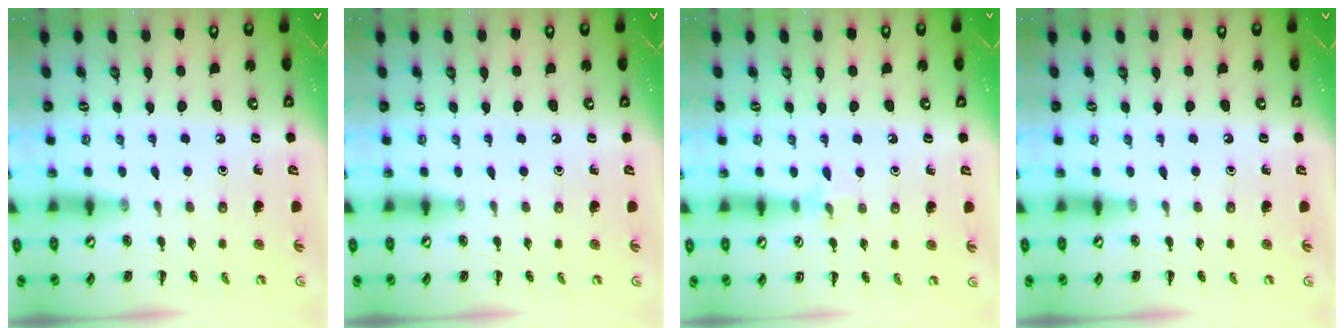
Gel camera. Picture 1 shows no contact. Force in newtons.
{"total": 0.0}
{"total": 5.3, "press": 5.1, "slide": 1.2}
{"total": 0.0}